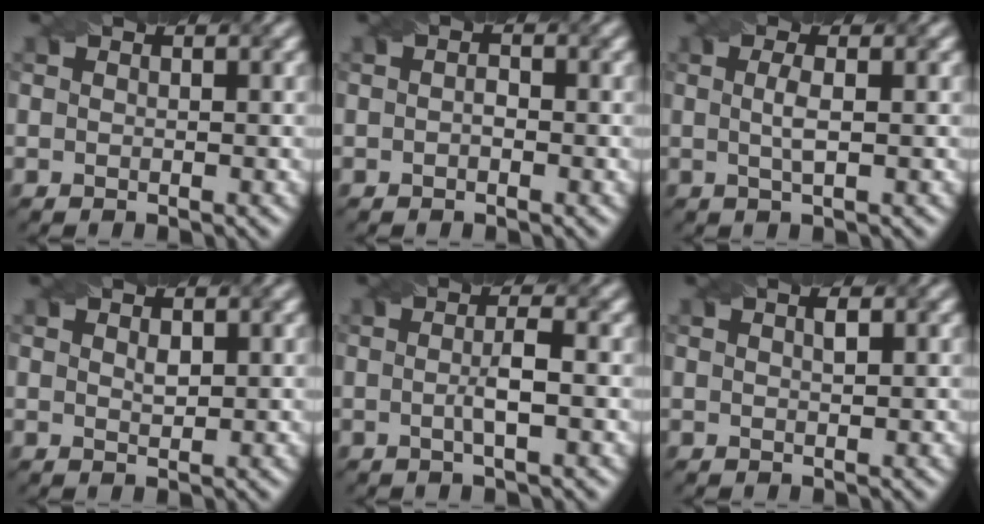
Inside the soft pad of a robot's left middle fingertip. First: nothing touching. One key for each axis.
{"total": 1.0, "fx": -0.2, "fy": 0.6, "fz": 0.7, "tx": -0.015, "ty": -0.002, "tz": -0.005}
{"total": 1.9, "fx": 0.0, "fy": 0.4, "fz": 1.8, "tx": -0.037, "ty": 0.003, "tz": 0.000}
{"total": 1.0, "fx": 0.5, "fy": 0.5, "fz": 0.7, "tx": -0.014, "ty": -0.001, "tz": 0.011}
{"total": 2.4, "fx": -0.3, "fy": 0.4, "fz": 2.4, "tx": -0.045, "ty": -0.002, "tz": -0.007}
{"total": 0.8, "fx": 0.3, "fy": 0.2, "fz": 0.7, "tx": -0.014, "ty": 0.001, "tz": 0.007}